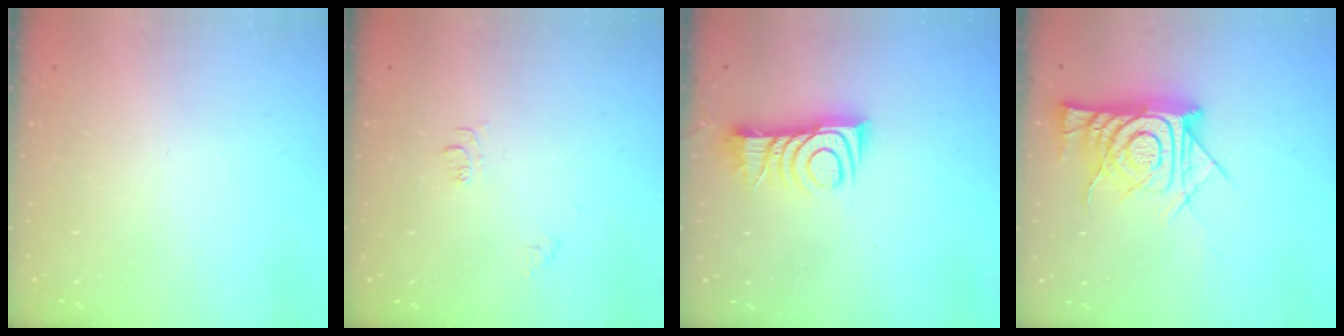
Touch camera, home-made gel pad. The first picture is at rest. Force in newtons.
{"total": 3.9, "press": 3.9, "slide": 0.5}
{"total": 10.7, "press": 10.6, "slide": 0.4}
{"total": 14.5, "press": 14.4, "slide": 1.4}